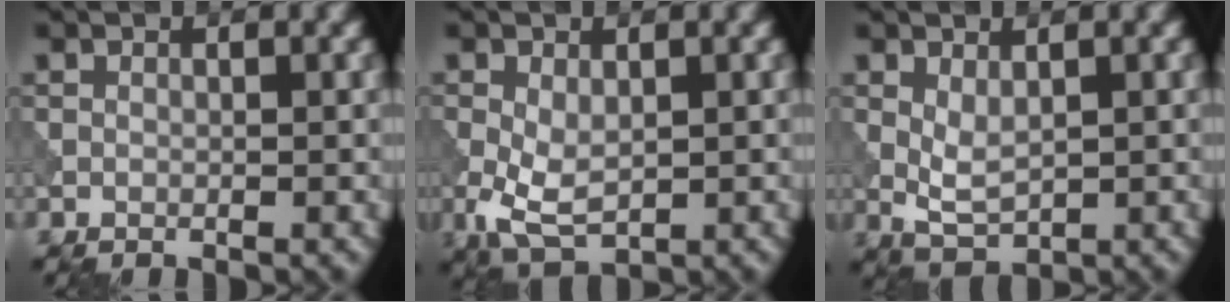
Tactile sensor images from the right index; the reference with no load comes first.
{"total": 4.2, "force": [-0.4, 2.5, 3.4], "torque": [-0.079, -0.007, -0.004]}
{"total": 2.5, "force": [0.5, 1.3, 2.1], "torque": [-0.045, -0.002, 0.015]}